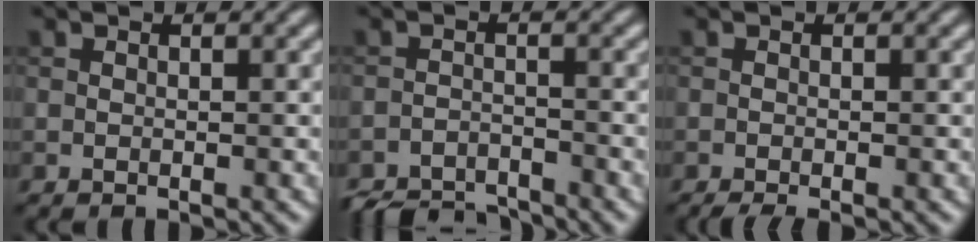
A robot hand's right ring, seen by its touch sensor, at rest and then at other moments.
{"total": 4.6, "force": [-4.4, 1.1, 1.0], "torque": [-0.013, -0.009, -0.082]}
{"total": 1.6, "force": [-1.2, 0.2, 1.0], "torque": [-0.016, -0.007, -0.022]}